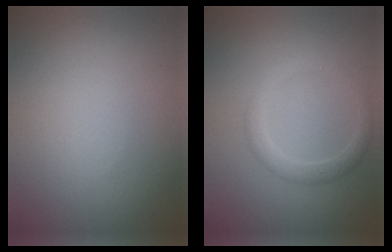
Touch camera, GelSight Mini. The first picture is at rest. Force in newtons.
{"total": 2.0, "press": 2.0, "slide": 0.0}